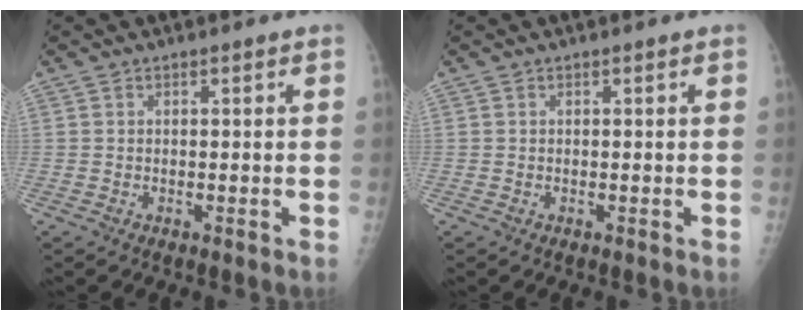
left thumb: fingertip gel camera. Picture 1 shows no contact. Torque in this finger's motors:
{"motor_torque": [0.05, 0.09, -0.01, -0.01, 0.00]}